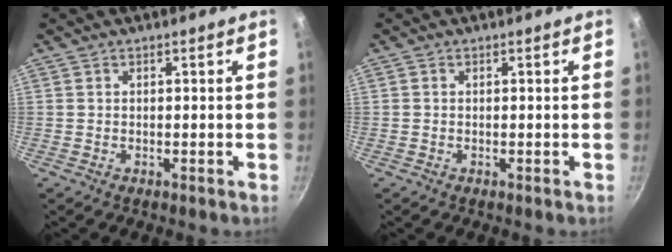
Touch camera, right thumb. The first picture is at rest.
{"total": 0.0}